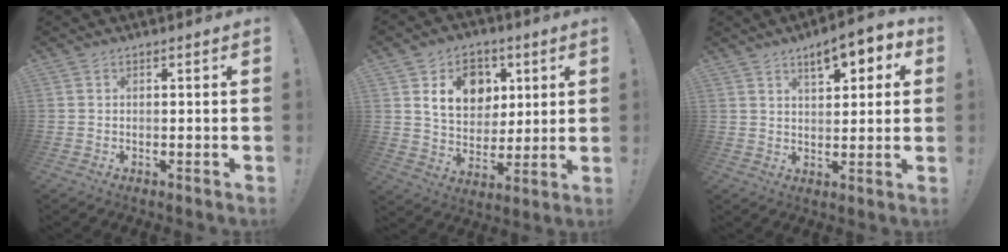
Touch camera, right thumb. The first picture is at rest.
{"total": 14.6, "force": [5.6, 11.6, 6.9], "torque": [-0.091, -0.018, 0.109]}
{"total": 8.2, "force": [5.1, 3.3, 5.5], "torque": [-0.070, -0.031, 0.086]}